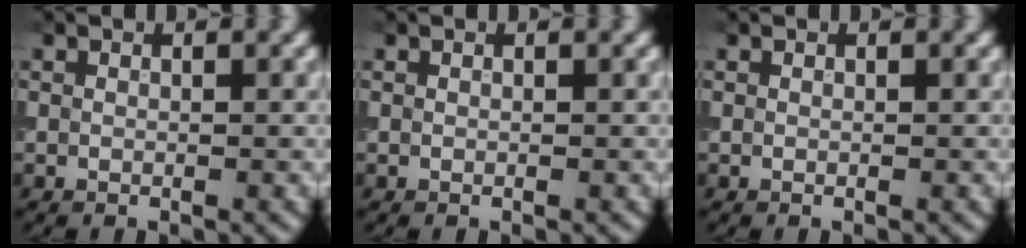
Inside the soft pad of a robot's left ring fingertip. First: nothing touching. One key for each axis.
{"total": 0.0}
{"total": 0.0}